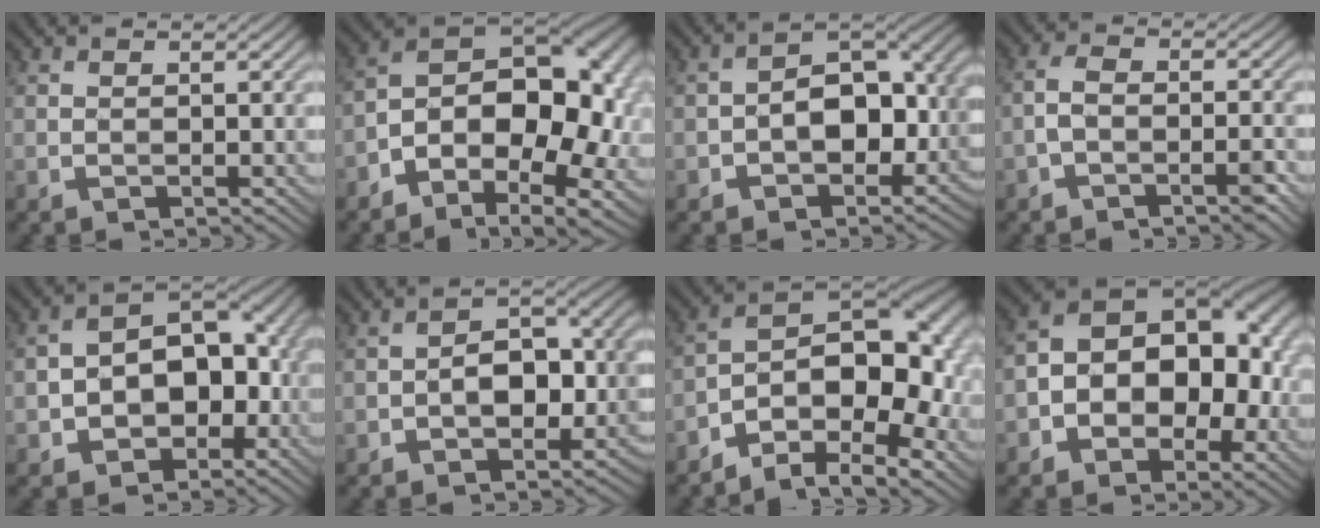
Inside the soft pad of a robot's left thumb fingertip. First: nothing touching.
{"total": 16.6, "force": [-4.2, 9.4, 13.0], "torque": [-0.214, -0.004, -0.061]}
{"total": 9.7, "force": [-2.5, 6.1, 7.2], "torque": [-0.101, -0.001, -0.049]}
{"total": 4.0, "force": [-2.0, 1.6, 3.0], "torque": [-0.058, 0.008, -0.044]}
{"total": 13.9, "force": [-2.4, 9.2, 10.1], "torque": [-0.154, -0.005, -0.042]}
{"total": 6.7, "force": [-2.1, 4.1, 4.8], "torque": [-0.060, 0.004, -0.041]}
{"total": 13.9, "force": [-5.5, 6.5, 11.0], "torque": [-0.163, -0.002, -0.100]}
{"total": 13.3, "force": [-1.4, 9.2, 9.6], "torque": [-0.141, -0.001, -0.029]}